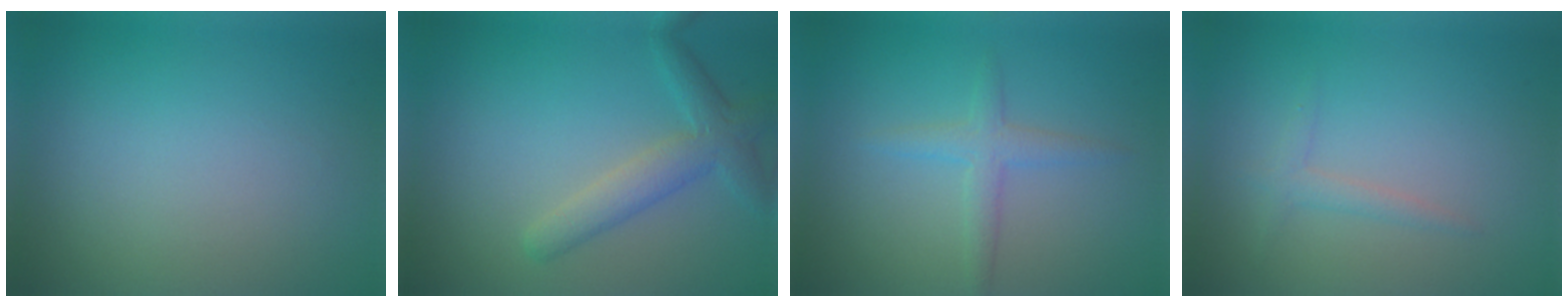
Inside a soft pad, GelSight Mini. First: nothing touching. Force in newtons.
{"total": 3.4, "press": 3.4, "slide": 0.1}
{"total": 2.0, "press": 2.0, "slide": 0.1}
{"total": 1.4, "press": 1.4, "slide": 0.1}